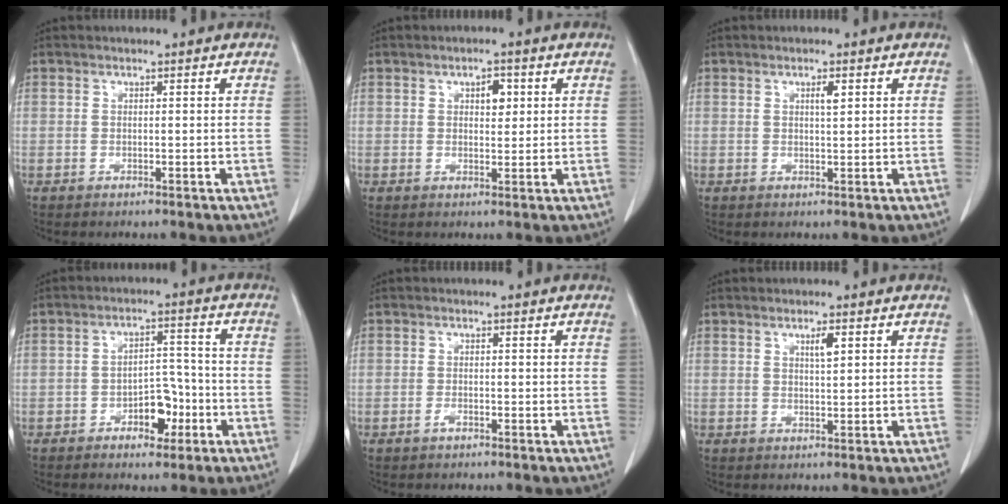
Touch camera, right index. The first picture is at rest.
{"total": 2.7, "force": [1.0, 1.4, 2.1], "torque": [-0.031, 0.001, 0.014]}
{"total": 1.5, "force": [0.6, 0.2, 1.3], "torque": [-0.026, -0.001, 0.009]}
{"total": 5.9, "force": [-2.7, 3.1, 4.1], "torque": [-0.060, 0.016, -0.040]}
{"total": 0.9, "force": [-0.7, 0.3, 0.6], "torque": [-0.015, 0.000, -0.011]}
{"total": 2.0, "force": [0.9, 0.2, 1.8], "torque": [-0.033, -0.003, 0.015]}